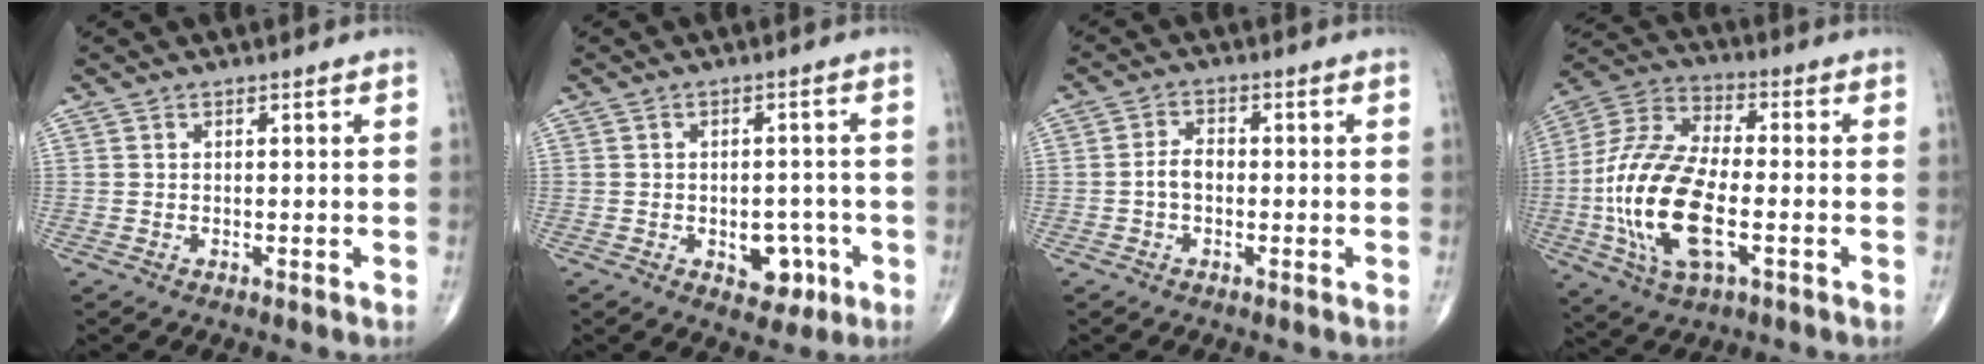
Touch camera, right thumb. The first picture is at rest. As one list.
[{"total": 6.4, "force": [-2.3, 4.2, 4.2], "torque": [-0.023, 0.014, -0.023]}, {"total": 3.3, "force": [-0.7, 2.1, 2.4], "torque": [-0.040, 0.013, -0.018]}, {"total": 20.0, "force": [-4.0, 9.4, 17.2], "torque": [-0.361, 0.016, -0.072]}]